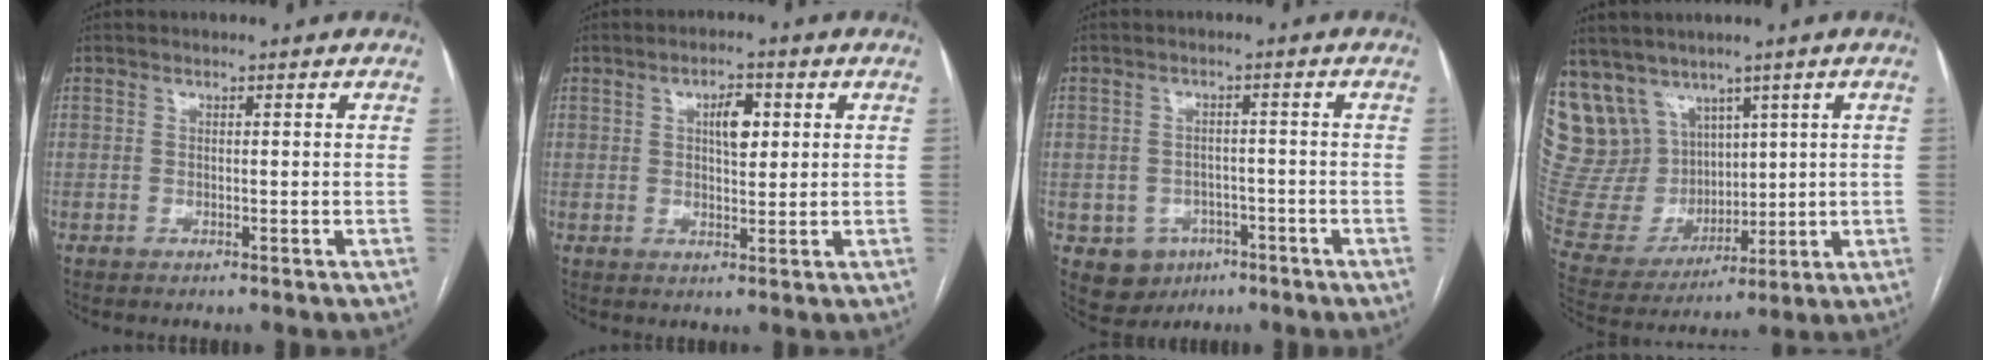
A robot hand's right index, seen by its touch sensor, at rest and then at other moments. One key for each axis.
{"total": 4.3, "fx": 1.3, "fy": 1.8, "fz": 3.7, "tx": -0.060, "ty": 0.007, "tz": 0.021}
{"total": 5.9, "fx": -2.8, "fy": 5.0, "fz": 1.3, "tx": -0.018, "ty": 0.008, "tz": -0.030}
{"total": 15.5, "fx": 9.5, "fy": 11.6, "fz": 3.8, "tx": -0.104, "ty": 0.060, "tz": 0.220}